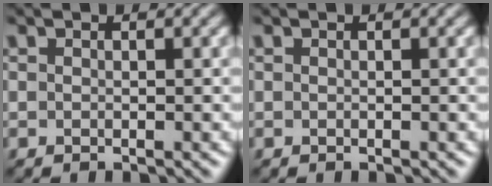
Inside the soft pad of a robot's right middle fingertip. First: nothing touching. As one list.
[{"total": 0.0}]